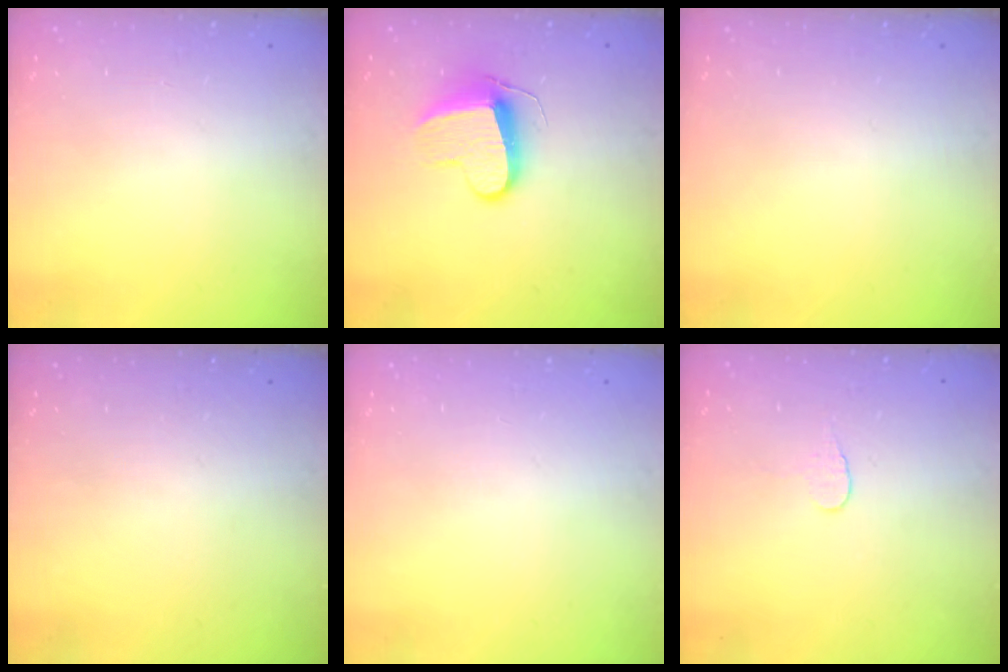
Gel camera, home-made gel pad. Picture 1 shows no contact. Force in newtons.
{"total": 9.9, "press": 9.9, "slide": 0.2}
{"total": 0.0}
{"total": 0.0}
{"total": 0.0}
{"total": 3.9, "press": 3.9, "slide": 0.4}